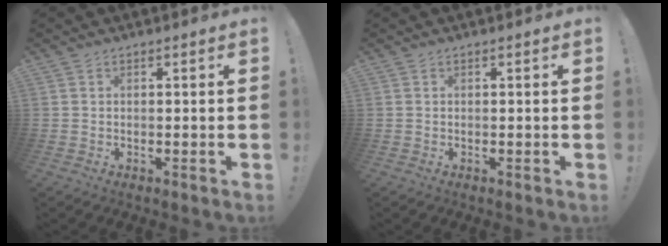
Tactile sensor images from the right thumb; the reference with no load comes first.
{"total": 0.0}